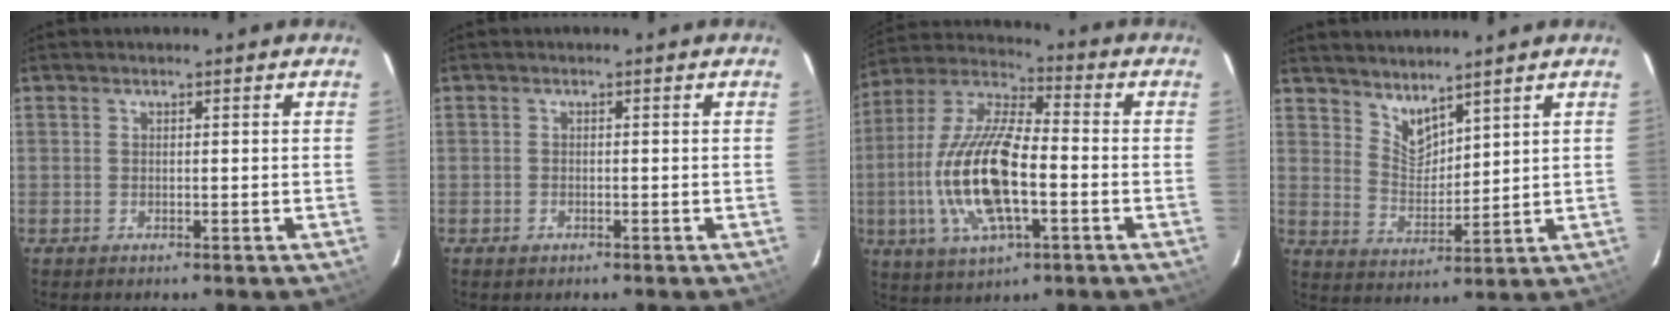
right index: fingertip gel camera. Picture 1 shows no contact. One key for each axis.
{"total": 0.9, "fx": -0.6, "fy": 0.6, "fz": 0.3, "tx": -0.006, "ty": 0.001, "tz": -0.010}
{"total": 18.2, "fx": -3.8, "fy": 6.5, "fz": 16.6, "tx": -0.343, "ty": -0.005, "tz": -0.075}
{"total": 6.1, "fx": 5.2, "fy": 2.0, "fz": 2.3, "tx": -0.034, "ty": -0.003, "tz": 0.104}